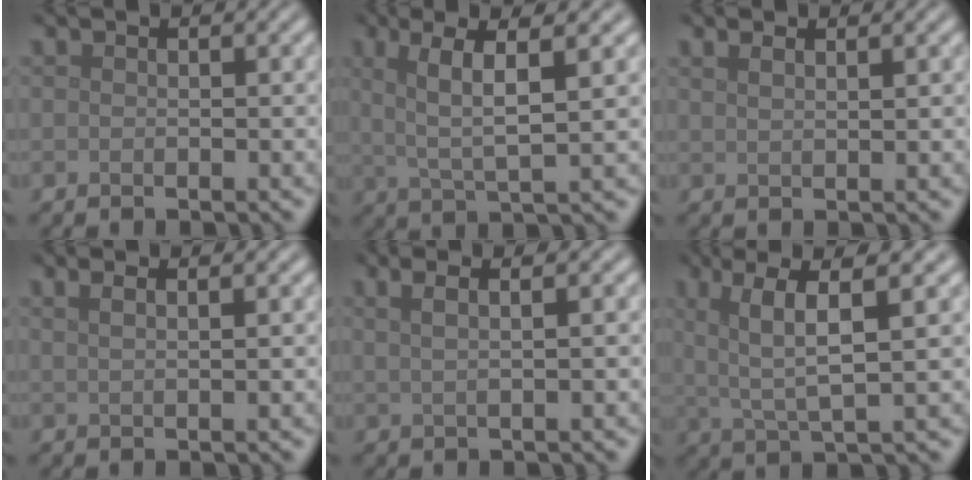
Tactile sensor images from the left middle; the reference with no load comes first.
{"total": 5.8, "force": [2.0, 1.2, 5.3], "torque": [-0.097, 0.004, 0.037]}
{"total": 1.7, "force": [1.3, 0.6, 1.0], "torque": [-0.010, 0.000, 0.015]}
{"total": 2.6, "force": [1.6, 1.1, 1.7], "torque": [-0.014, 0.005, 0.005]}
{"total": 3.8, "force": [1.9, 1.6, 2.9], "torque": [-0.026, 0.017, 0.002]}
{"total": 6.3, "force": [2.6, 1.4, 5.6], "torque": [-0.106, 0.009, 0.047]}